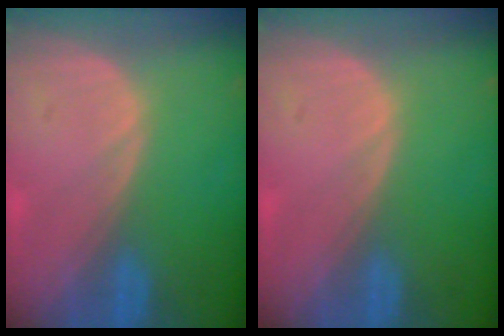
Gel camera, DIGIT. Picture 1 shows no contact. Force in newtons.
{"total": 0.0}